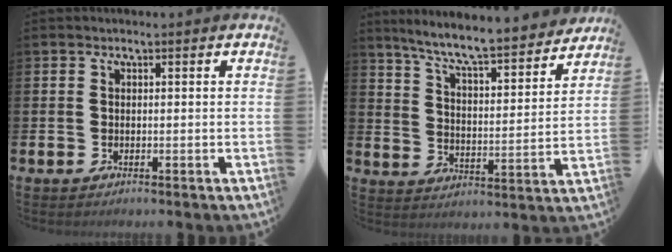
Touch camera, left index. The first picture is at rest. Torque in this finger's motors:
{"motor_torque": [0.19, -0.49, 0.67, 0.21]}